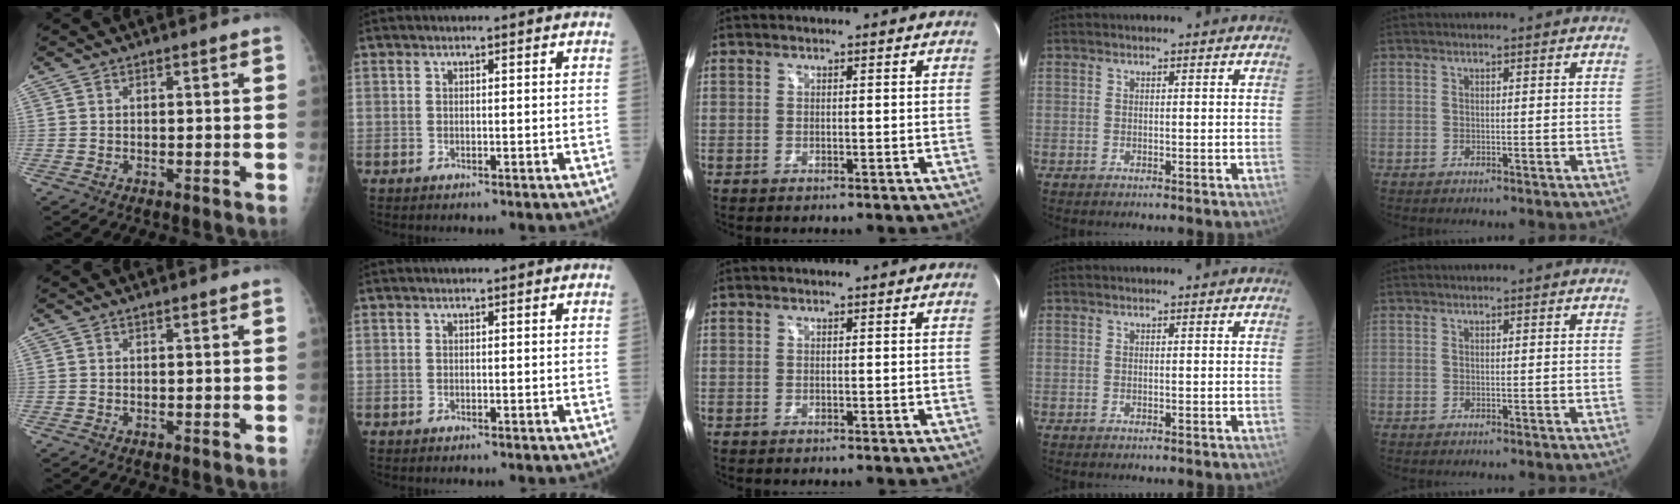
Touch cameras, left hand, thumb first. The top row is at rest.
{}